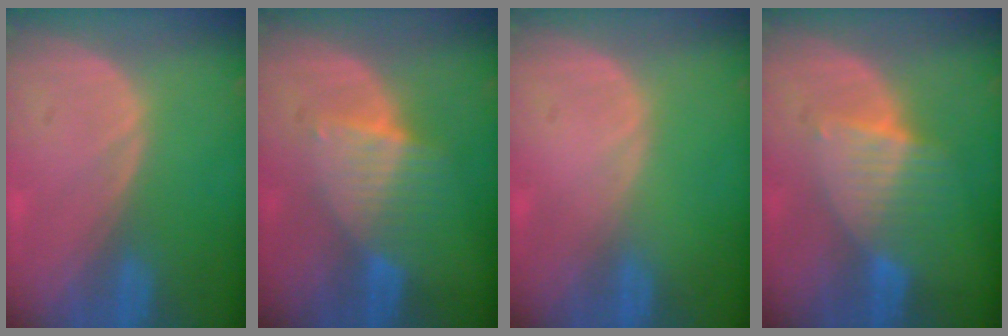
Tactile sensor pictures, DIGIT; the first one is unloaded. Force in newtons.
{"total": 6.5, "press": 5.9, "slide": 2.8}
{"total": 0.0}
{"total": 6.6, "press": 6.2, "slide": 2.4}